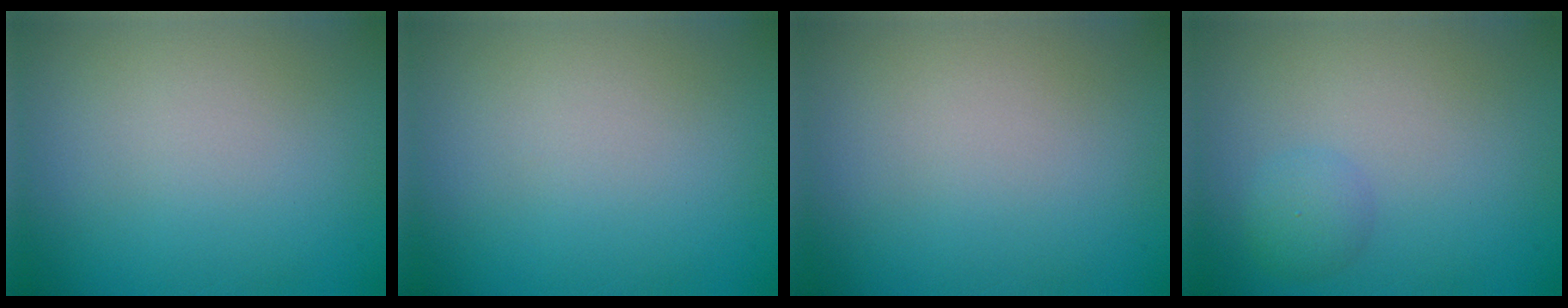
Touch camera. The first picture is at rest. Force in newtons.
{"total": 0.0}
{"total": 0.0}
{"total": 1.7, "press": 1.7, "slide": 0.0}